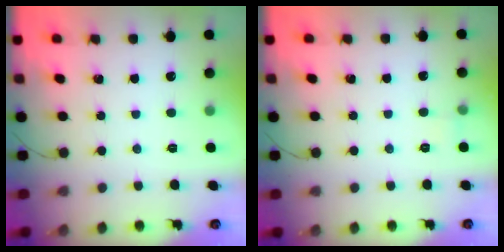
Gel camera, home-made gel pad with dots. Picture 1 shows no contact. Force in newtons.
{"total": 4.3, "press": 4.1, "slide": 1.2}